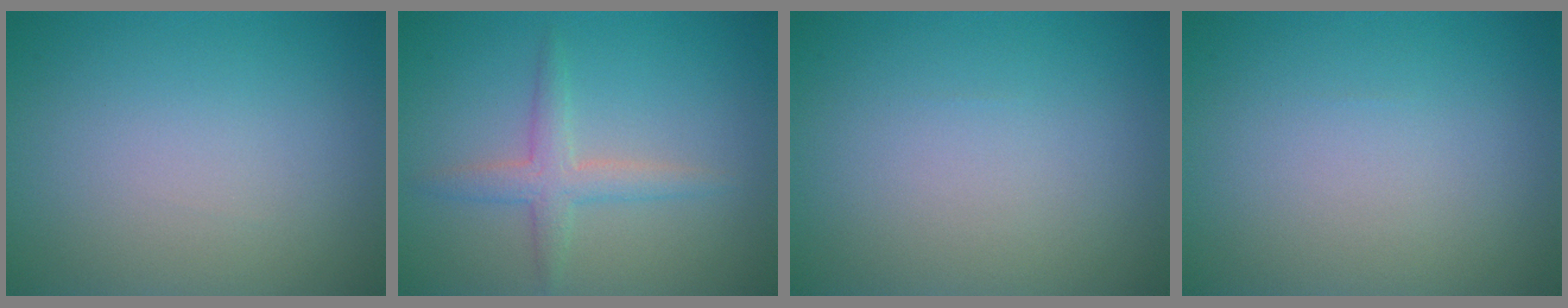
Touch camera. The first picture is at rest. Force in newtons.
{"total": 2.5, "press": 2.5, "slide": 0.1}
{"total": 0.0}
{"total": 0.0}